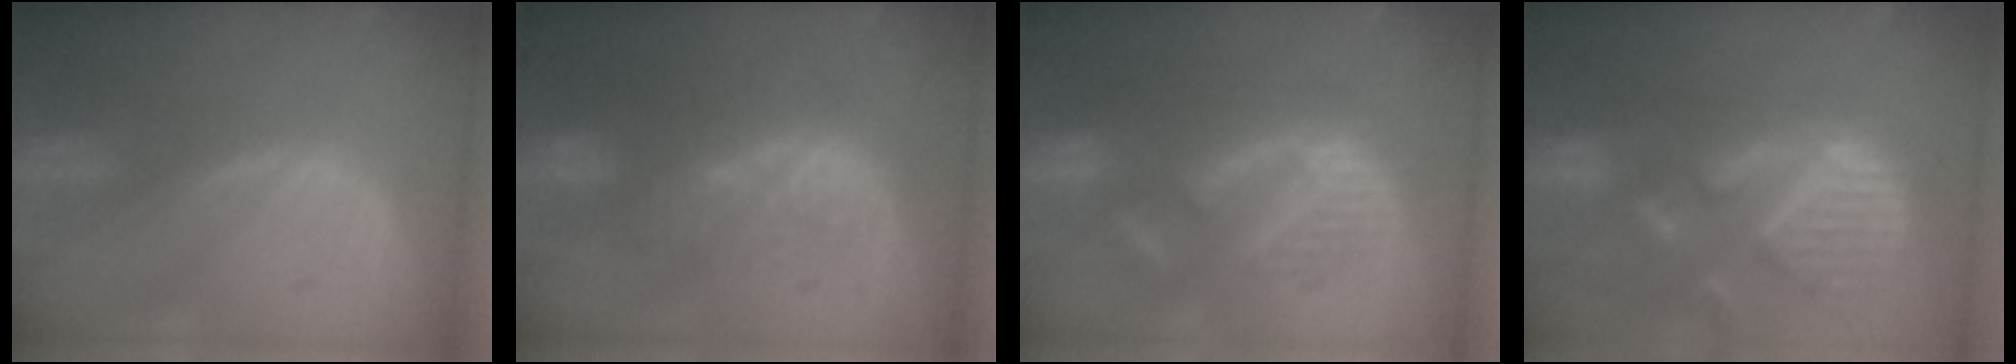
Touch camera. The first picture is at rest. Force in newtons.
{"total": 9.3, "press": 8.6, "slide": 3.6}
{"total": 10.1, "press": 9.7, "slide": 2.9}
{"total": 13.5, "press": 11.4, "slide": 7.2}